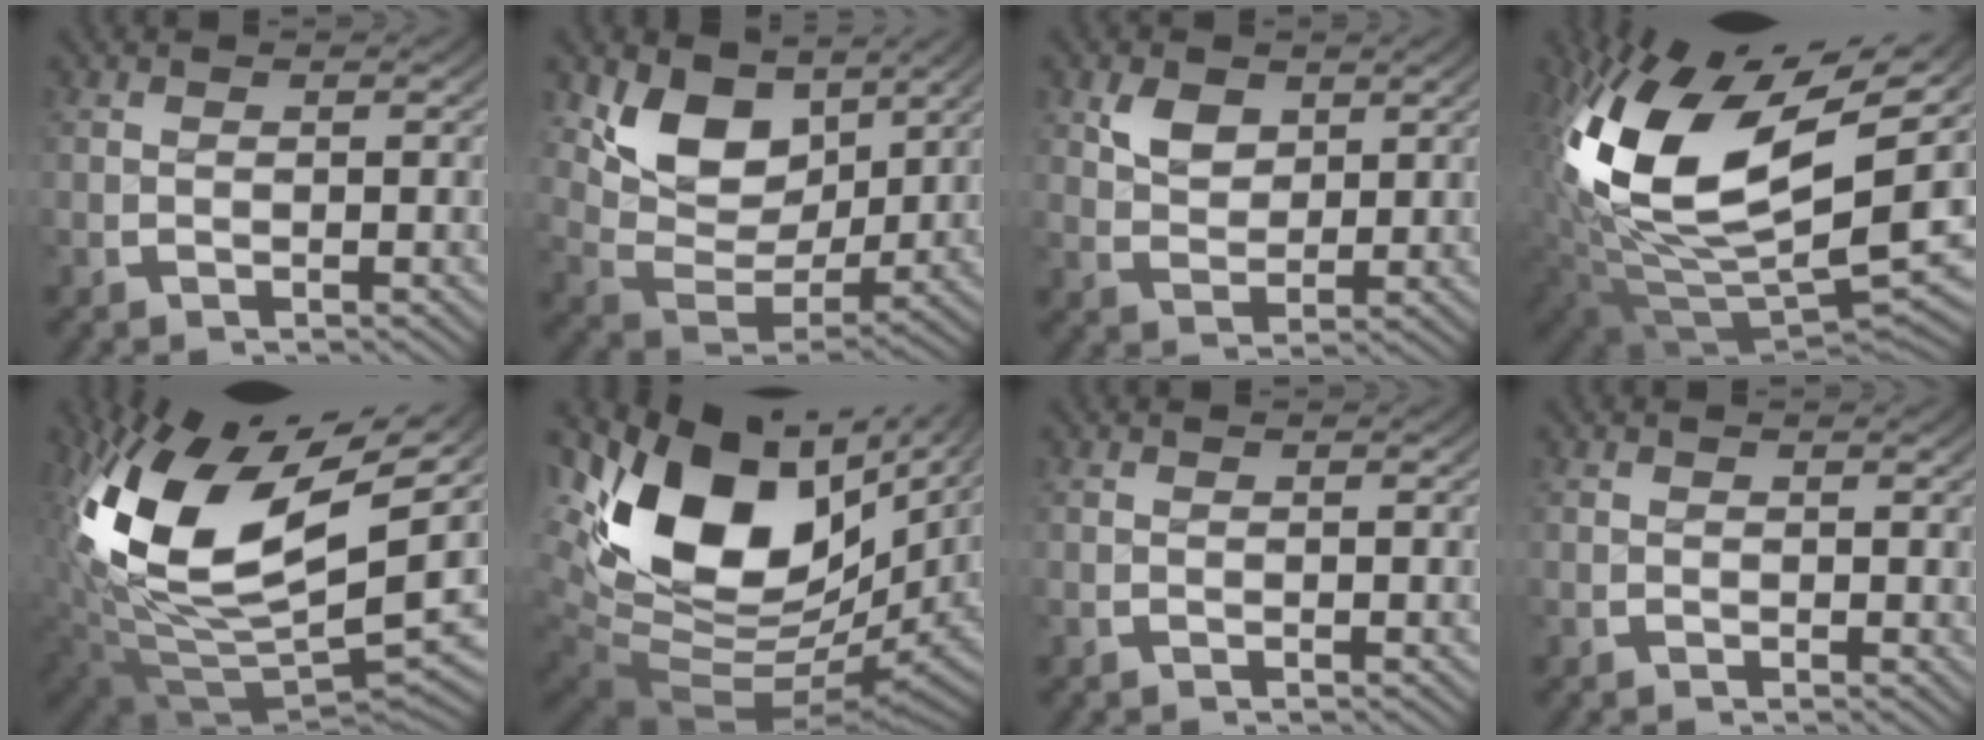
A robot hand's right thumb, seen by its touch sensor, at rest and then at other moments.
{"total": 7.9, "force": [1.2, 5.4, 5.6], "torque": [-0.123, -0.028, 0.022]}
{"total": 3.0, "force": [1.3, 2.3, 1.4], "torque": [-0.027, -0.016, 0.032]}
{"total": 22.2, "force": [0.3, 13.8, 17.4], "torque": [-0.359, -0.059, 0.033]}
{"total": 19.9, "force": [0.2, 12.1, 15.8], "torque": [-0.323, -0.056, 0.029]}
{"total": 18.6, "force": [1.5, 12.2, 13.9], "torque": [-0.278, -0.040, 0.039]}
{"total": 0.0}
{"total": 0.0}